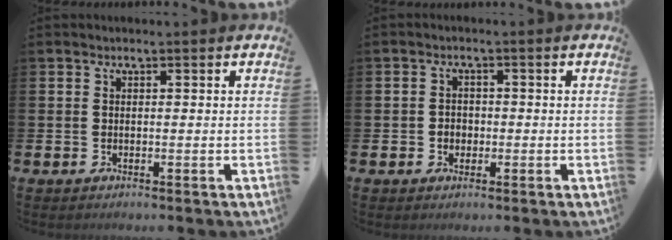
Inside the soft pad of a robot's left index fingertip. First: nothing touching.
{"total": 1.9, "force": [-0.4, 1.7, 0.6], "torque": [-0.003, 0.002, -0.014]}